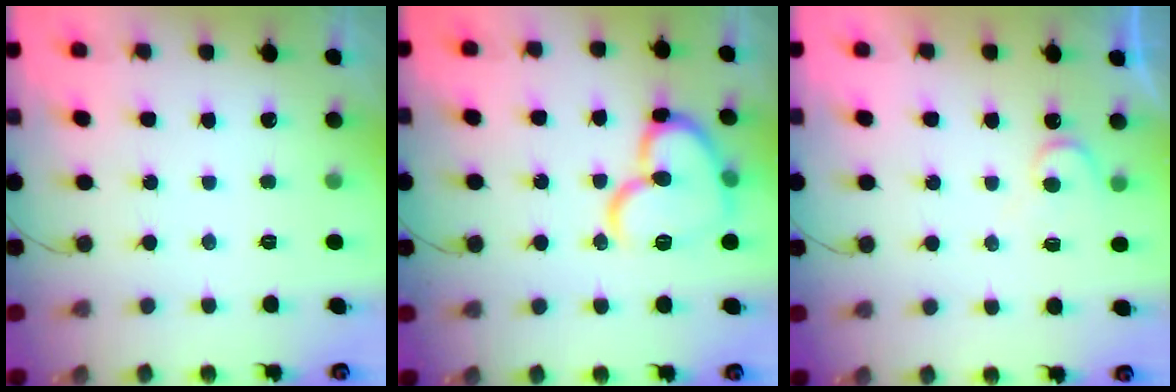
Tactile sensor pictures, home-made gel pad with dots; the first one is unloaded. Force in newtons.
{"total": 15.9, "press": 15.8, "slide": 1.7}
{"total": 5.2, "press": 5.2, "slide": 0.4}